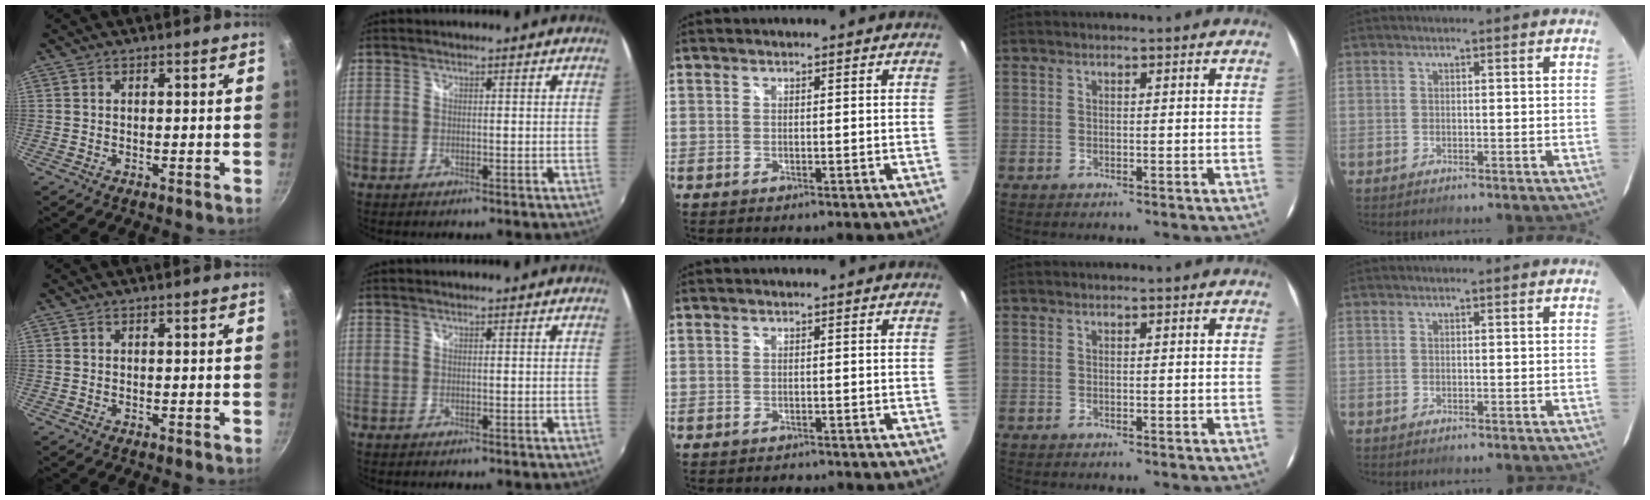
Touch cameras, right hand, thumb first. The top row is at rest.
{"middle": {"total": 1.1, "force": [-1.0, 0.5, 0.0], "torque": [-0.004, -0.001, -0.015]}}